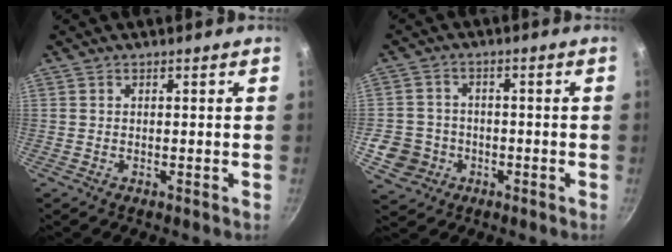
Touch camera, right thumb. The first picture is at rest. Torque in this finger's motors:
{"motor_torque": [0.62, 0.50, 0.05, -0.29, -0.01]}